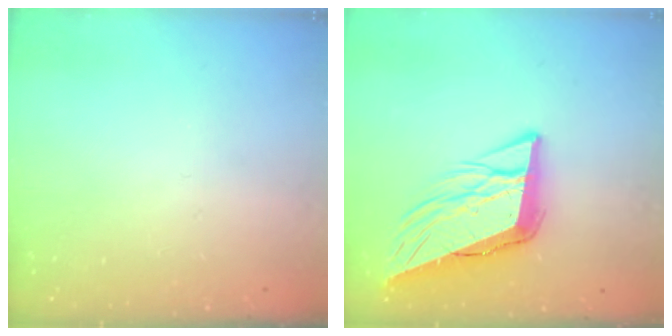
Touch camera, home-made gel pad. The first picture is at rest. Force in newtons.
{"total": 12.3, "press": 11.7, "slide": 3.6}